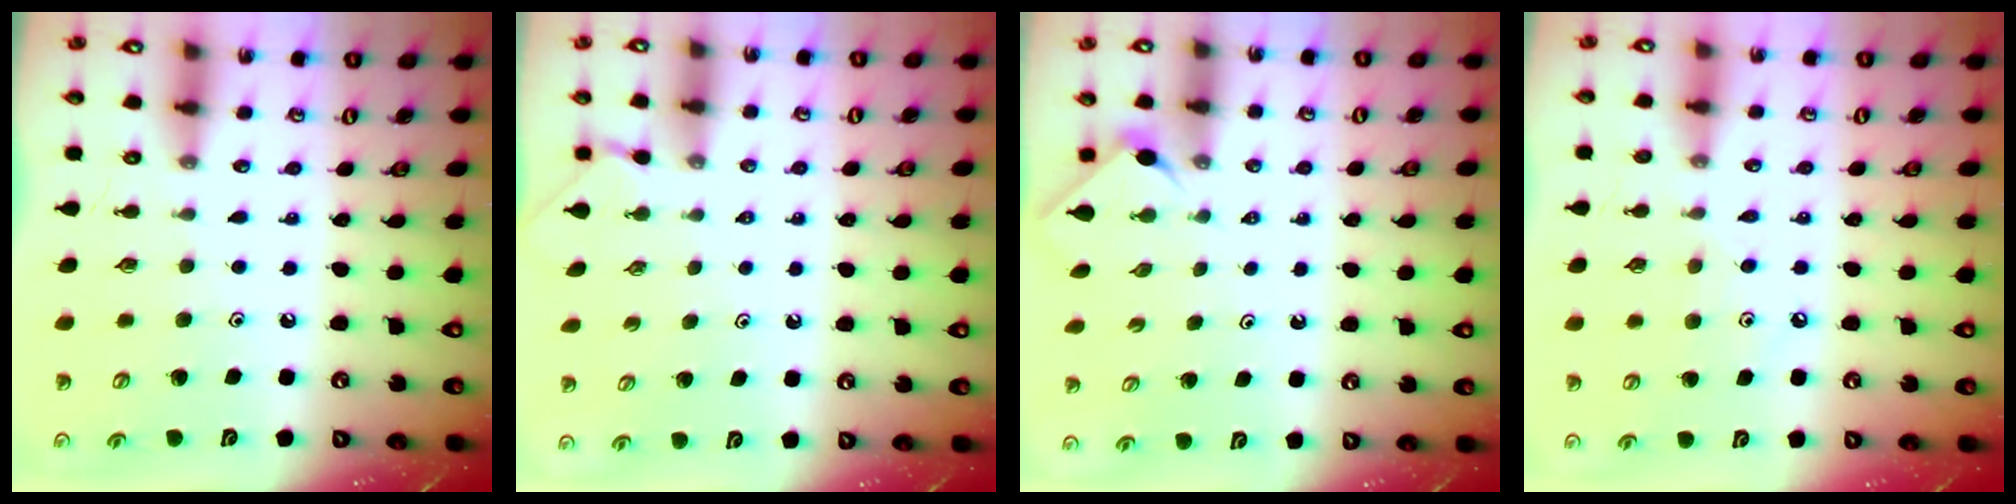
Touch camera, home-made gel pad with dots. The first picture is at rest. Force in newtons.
{"total": 0.9, "press": 0.9, "slide": 0.3}
{"total": 1.9, "press": 1.8, "slide": 0.4}
{"total": 6.7, "press": 6.7, "slide": 1.0}